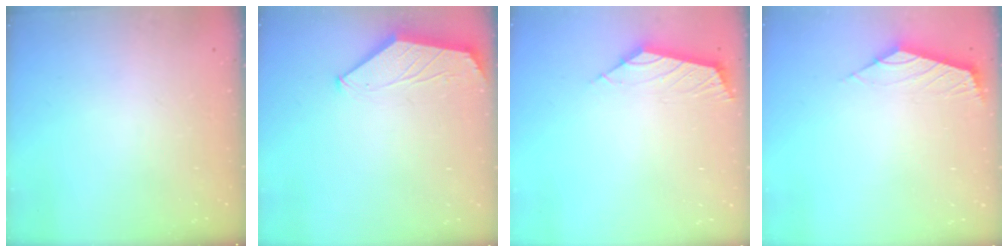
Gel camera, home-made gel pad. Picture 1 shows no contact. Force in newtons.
{"total": 1.5, "press": 1.5, "slide": 0.4}
{"total": 2.7, "press": 2.6, "slide": 0.7}
{"total": 2.4, "press": 2.3, "slide": 0.6}